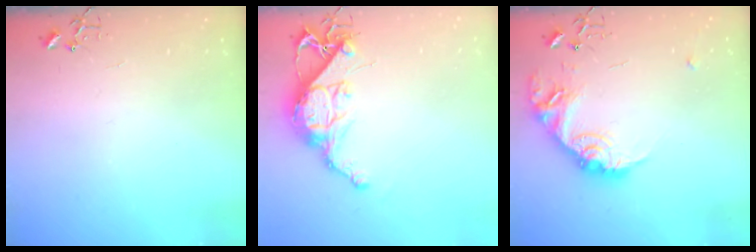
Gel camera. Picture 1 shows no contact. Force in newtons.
{"total": 12.8, "press": 12.7, "slide": 1.0}
{"total": 17.6, "press": 17.6, "slide": 0.8}